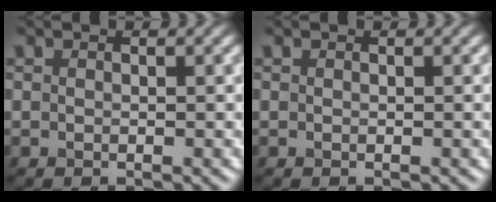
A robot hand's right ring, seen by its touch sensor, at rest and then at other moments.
{"total": 0.0}